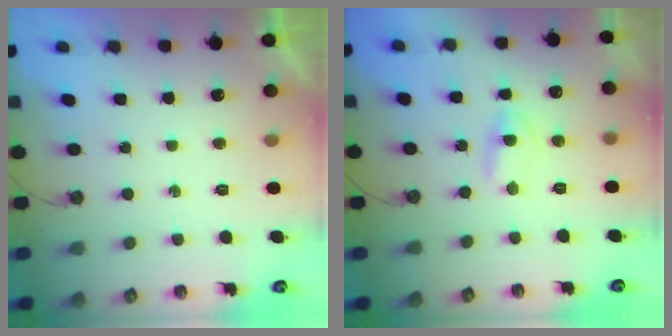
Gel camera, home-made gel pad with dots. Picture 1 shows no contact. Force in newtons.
{"total": 2.3, "press": 2.3, "slide": 0.2}